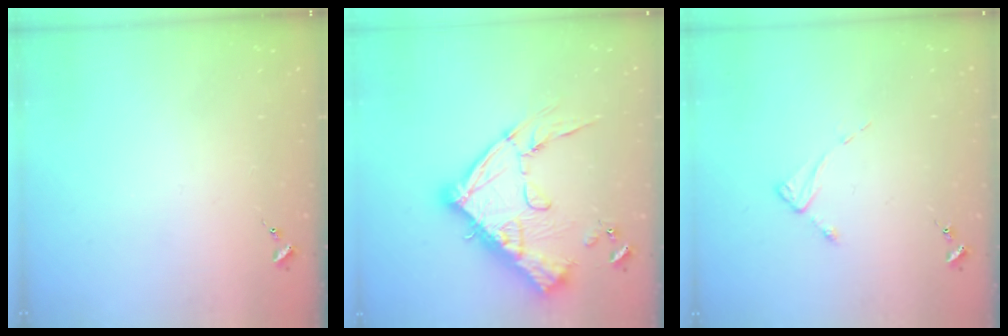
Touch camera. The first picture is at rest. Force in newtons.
{"total": 20.7, "press": 20.6, "slide": 2.2}
{"total": 2.6, "press": 2.6, "slide": 0.4}